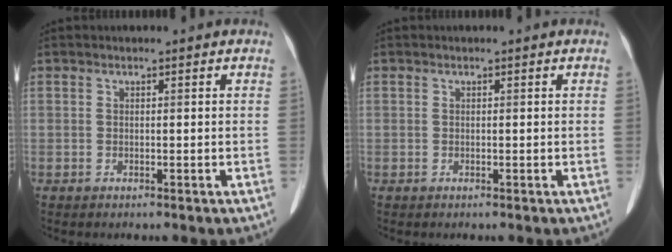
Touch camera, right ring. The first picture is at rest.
{"total": 0.0}